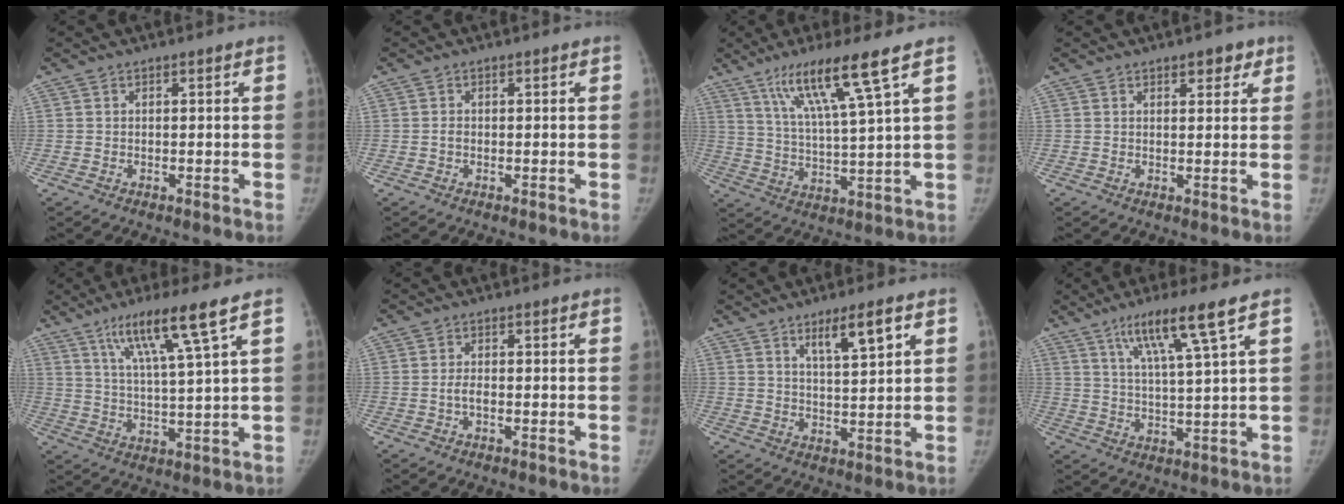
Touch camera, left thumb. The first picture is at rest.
{"total": 0.8, "force": [-0.3, 0.6, 0.4], "torque": [-0.003, 0.002, -0.007]}
{"total": 12.6, "force": [7.3, -0.3, 10.3], "torque": [-0.190, -0.029, 0.138]}
{"total": 3.4, "force": [2.1, 1.7, 2.1], "torque": [-0.007, -0.008, 0.026]}
{"total": 11.6, "force": [6.6, -0.3, 9.6], "torque": [-0.172, -0.024, 0.121]}
{"total": 1.7, "force": [-0.6, 0.8, 1.4], "torque": [-0.026, 0.008, -0.013]}
{"total": 6.9, "force": [3.8, 1.3, 5.7], "torque": [-0.092, -0.024, 0.068]}
{"total": 10.5, "force": [5.9, -0.3, 8.7], "torque": [-0.158, -0.022, 0.109]}